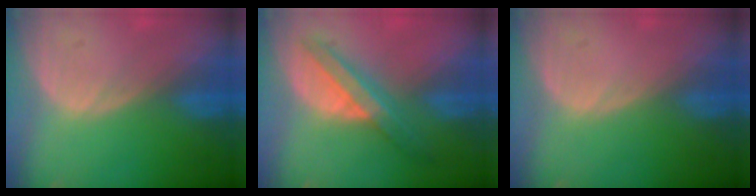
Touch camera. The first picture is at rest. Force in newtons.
{"total": 7.2, "press": 6.1, "slide": 3.8}
{"total": 0.0}